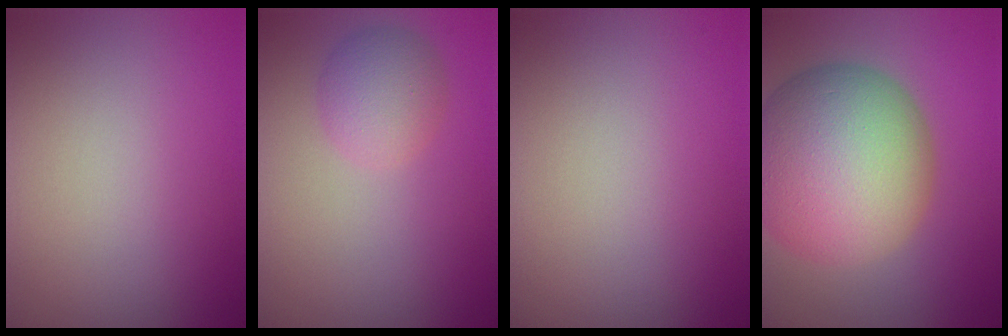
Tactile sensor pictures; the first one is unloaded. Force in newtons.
{"total": 2.9, "press": 2.9, "slide": 0.1}
{"total": 0.0}
{"total": 13.5, "press": 13.5, "slide": 0.2}